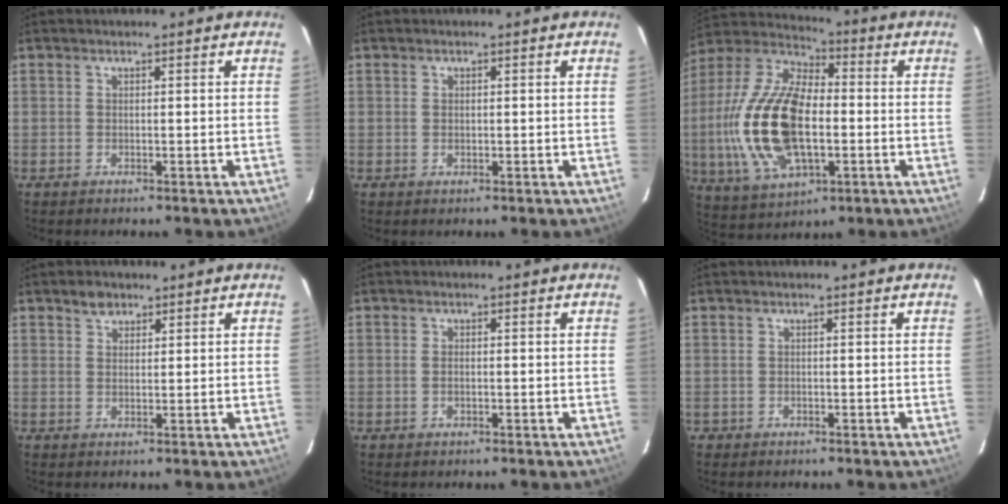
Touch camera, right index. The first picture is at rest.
{"total": 0.7, "force": [0.1, 0.6, 0.4], "torque": [-0.005, 0.001, 0.002]}
{"total": 21.7, "force": [-2.7, 11.0, 18.6], "torque": [-0.398, 0.001, -0.046]}
{"total": 2.5, "force": [1.7, 1.7, 0.8], "torque": [-0.010, 0.008, 0.029]}
{"total": 1.0, "force": [-0.2, 0.6, 0.8], "torque": [-0.016, 0.001, -0.005]}
{"total": 0.8, "force": [-0.4, 0.7, -0.1], "torque": [0.001, 0.003, -0.006]}